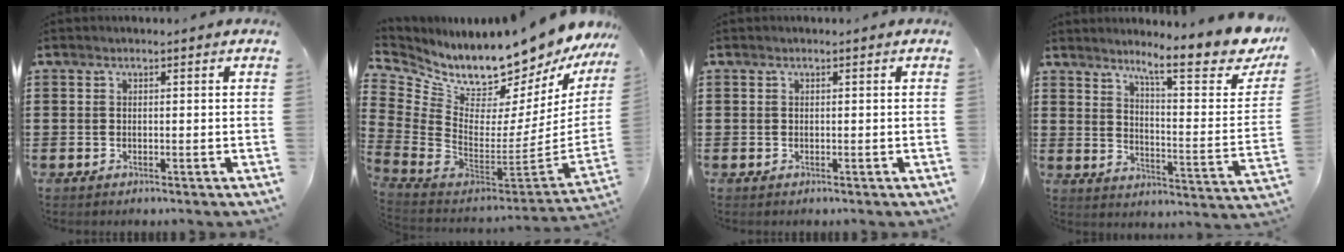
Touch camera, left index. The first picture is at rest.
{"total": 10.9, "force": [10.6, 1.4, 2.0], "torque": [-0.079, -0.118, 0.177]}
{"total": 0.0}
{"total": 11.2, "force": [8.6, 0.9, 7.0], "torque": [-0.116, -0.057, 0.134]}